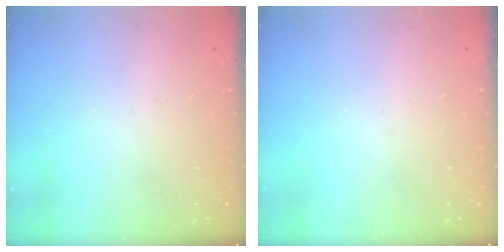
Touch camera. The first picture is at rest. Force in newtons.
{"total": 0.0}